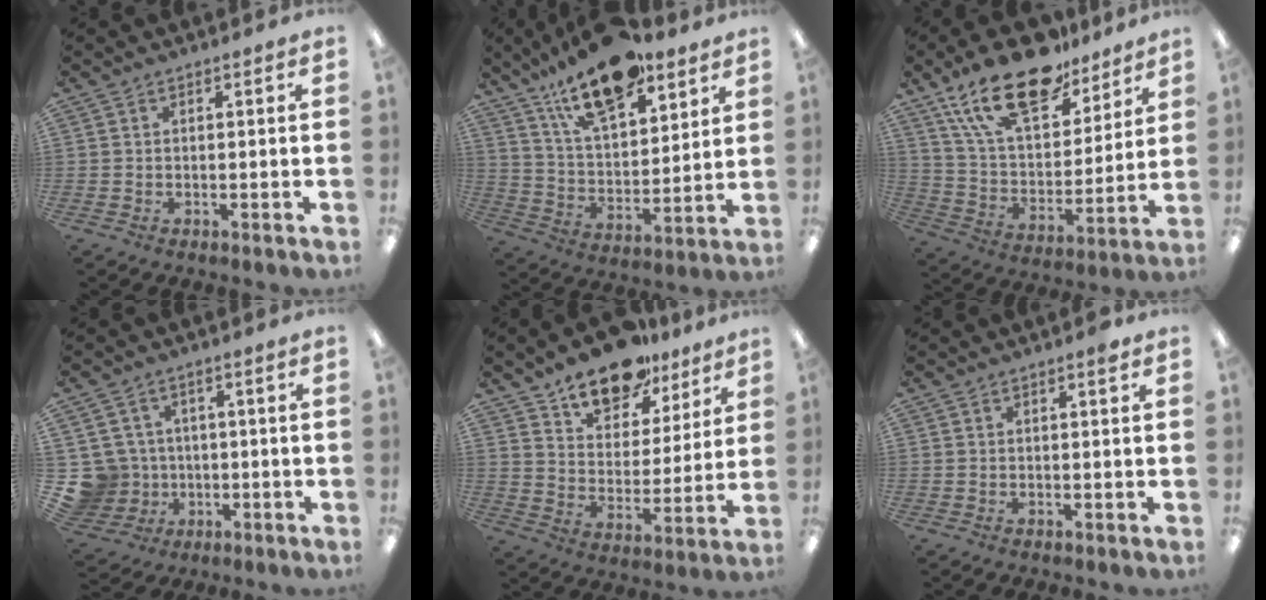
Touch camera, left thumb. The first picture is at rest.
{"total": 18.7, "force": [13.7, 7.8, 10.1], "torque": [-0.173, -0.070, 0.236]}
{"total": 21.7, "force": [15.1, 9.9, 12.2], "torque": [-0.217, -0.075, 0.269]}
{"total": 9.3, "force": [-0.6, 9.1, 1.8], "torque": [-0.079, 0.013, 0.001]}
{"total": 14.9, "force": [11.9, 7.1, 5.5], "torque": [-0.083, -0.078, 0.214]}
{"total": 1.3, "force": [0.7, 0.2, 1.0], "torque": [-0.015, -0.001, 0.010]}